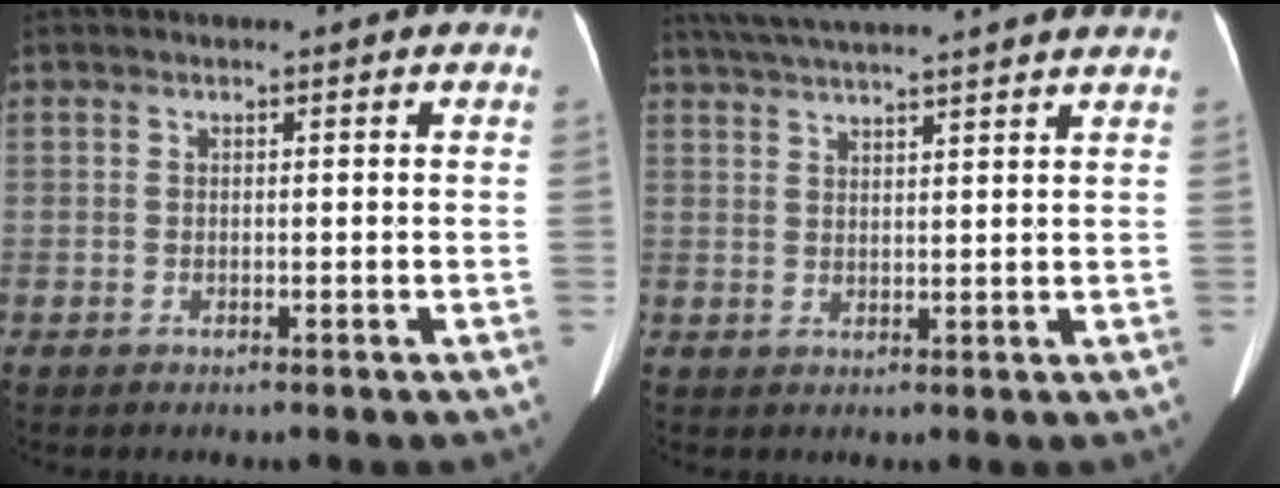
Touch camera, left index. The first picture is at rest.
{"total": 15.8, "force": [14.1, -0.3, 7.2], "torque": [-0.131, 0.033, 0.199]}